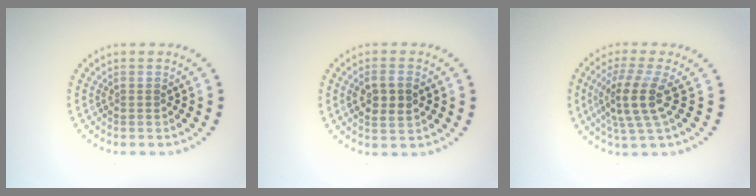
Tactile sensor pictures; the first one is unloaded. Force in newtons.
{"total": 3.0, "press": 2.9, "slide": 0.6}
{"total": 3.9, "press": 3.2, "slide": 2.3}